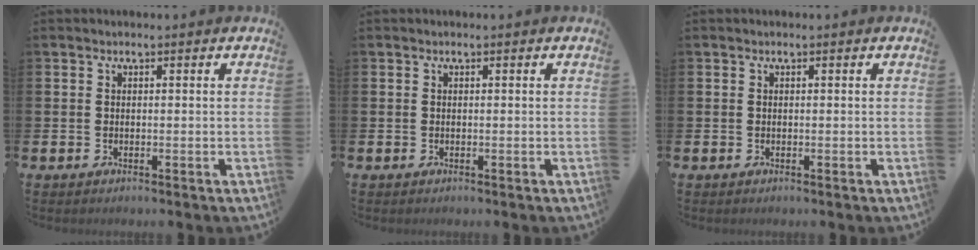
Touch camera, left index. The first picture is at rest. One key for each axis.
{"total": 0.0}
{"total": 0.0}